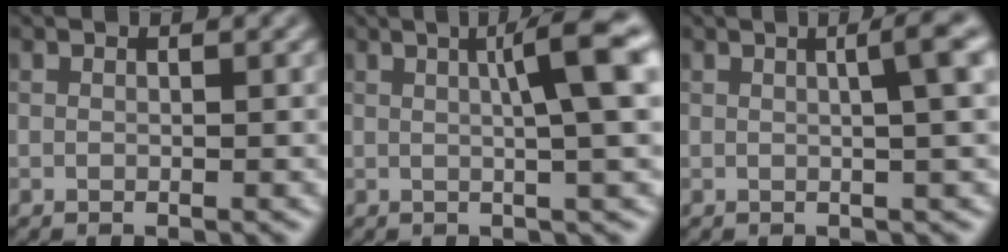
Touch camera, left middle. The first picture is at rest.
{"total": 6.6, "force": [1.5, 1.0, 6.4], "torque": [-0.076, 0.019, 0.020]}
{"total": 4.0, "force": [0.8, 0.9, 3.8], "torque": [-0.038, 0.016, 0.008]}